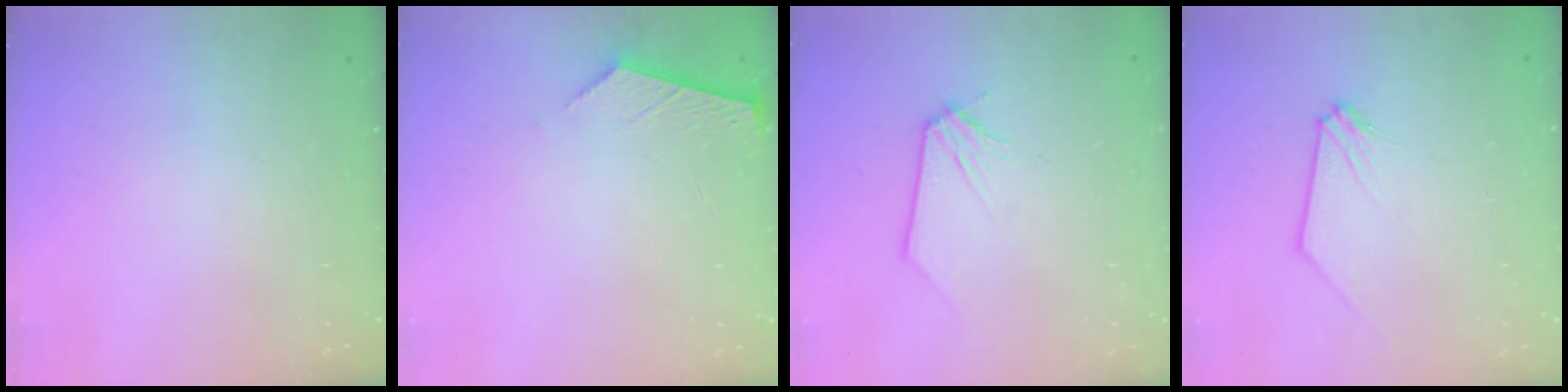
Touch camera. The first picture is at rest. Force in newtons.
{"total": 3.7, "press": 3.7, "slide": 0.4}
{"total": 0.0}
{"total": 0.0}